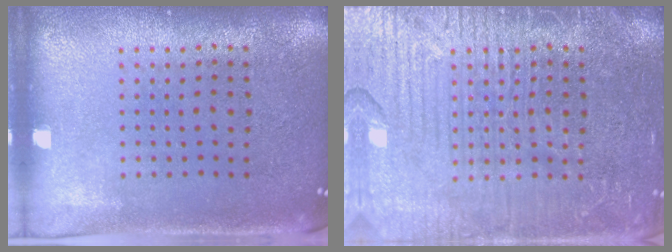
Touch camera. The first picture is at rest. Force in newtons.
{"total": 7.2, "press": 7.1, "slide": 0.9}